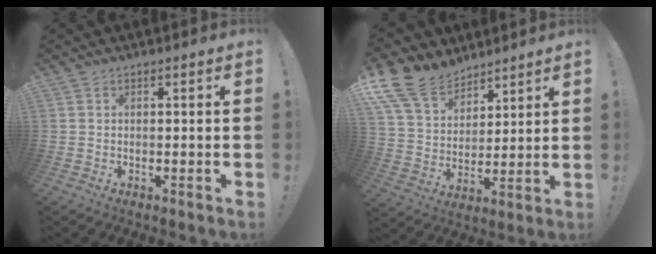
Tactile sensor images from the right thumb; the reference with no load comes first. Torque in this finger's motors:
{"motor_torque": [1.63, 2.97, 1.18, 0.92, 0.50]}